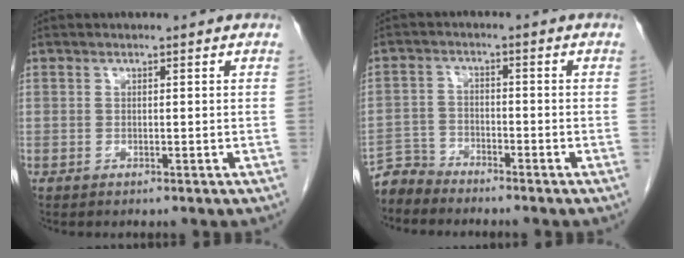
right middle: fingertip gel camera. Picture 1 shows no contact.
{"total": 3.8, "force": [-3.7, 0.5, -0.7], "torque": [0.017, -0.009, -0.074]}